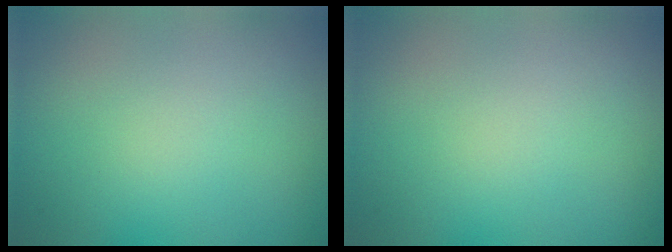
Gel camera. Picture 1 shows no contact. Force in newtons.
{"total": 0.0}